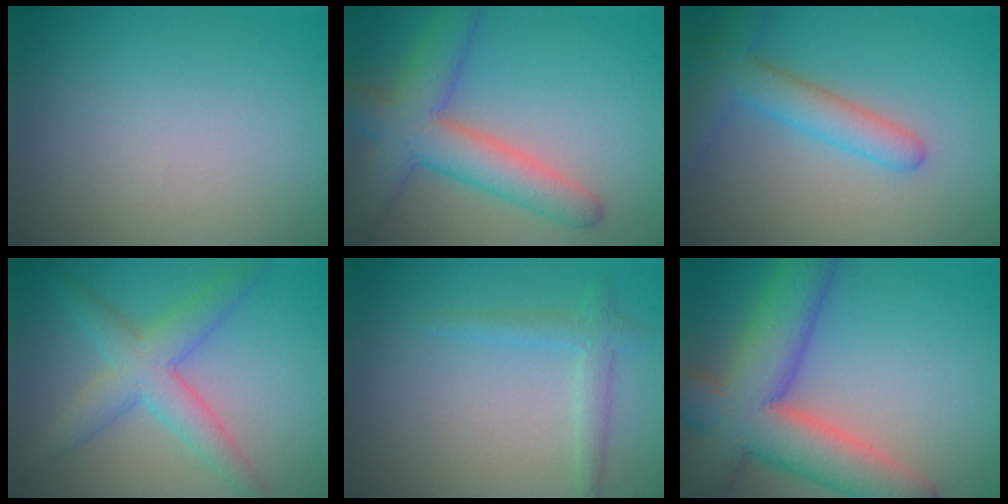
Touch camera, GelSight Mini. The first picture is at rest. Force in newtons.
{"total": 6.6, "press": 6.6, "slide": 0.3}
{"total": 4.0, "press": 4.0, "slide": 0.2}
{"total": 4.7, "press": 4.7, "slide": 0.2}
{"total": 1.9, "press": 1.9, "slide": 0.1}
{"total": 11.1, "press": 11.1, "slide": 0.7}